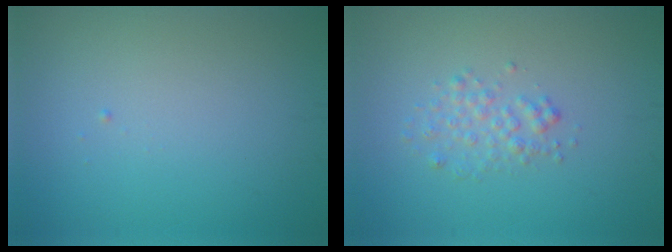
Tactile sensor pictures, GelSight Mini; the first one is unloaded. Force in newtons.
{"total": 1.8, "press": 1.8, "slide": 0.0}